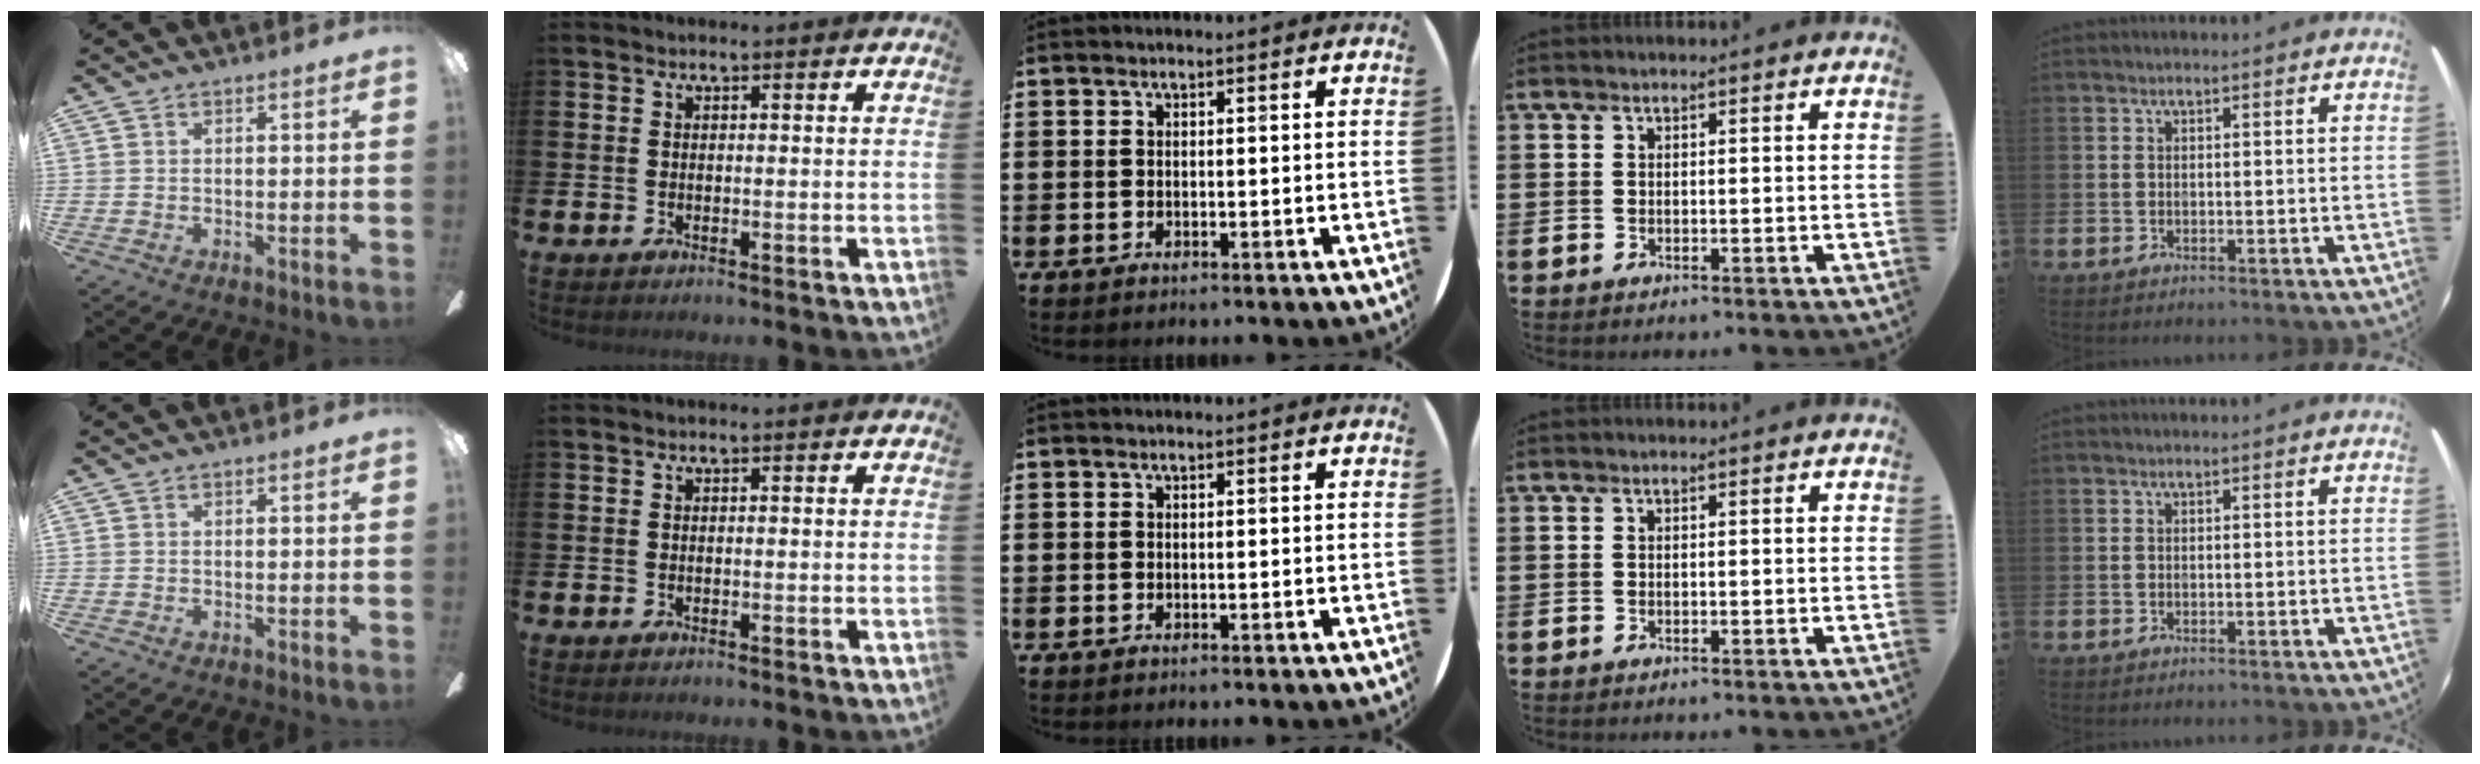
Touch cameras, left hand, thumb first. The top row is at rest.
{}